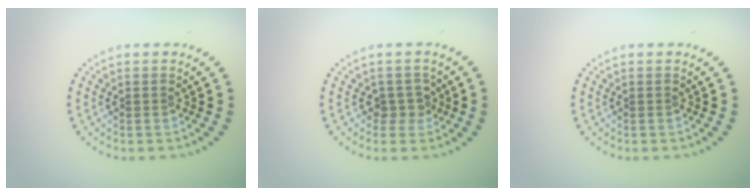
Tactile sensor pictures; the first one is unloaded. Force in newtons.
{"total": 1.6, "press": 1.3, "slide": 0.9}
{"total": 0.0}